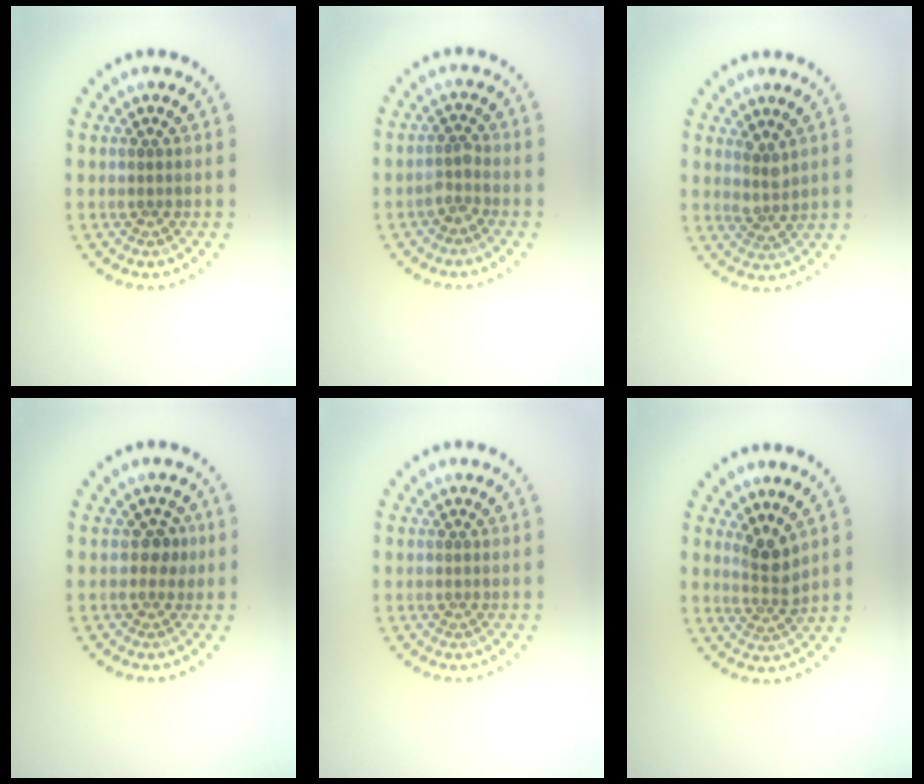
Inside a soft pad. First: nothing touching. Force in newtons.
{"total": 1.3, "press": 1.1, "slide": 0.7}
{"total": 1.8, "press": 1.2, "slide": 1.3}
{"total": 1.3, "press": 1.1, "slide": 0.6}
{"total": 0.0}
{"total": 2.4, "press": 1.7, "slide": 1.6}